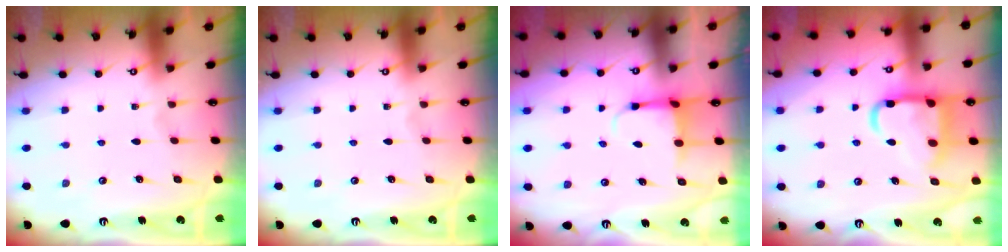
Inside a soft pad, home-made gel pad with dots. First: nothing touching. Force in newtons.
{"total": 0.0}
{"total": 3.7, "press": 3.5, "slide": 1.4}
{"total": 15.6, "press": 15.5, "slide": 1.7}